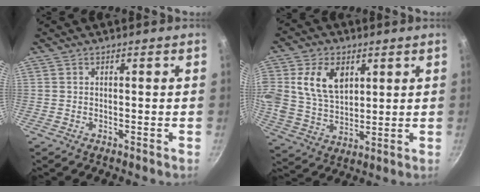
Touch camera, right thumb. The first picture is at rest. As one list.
[{"total": 12.8, "force": [3.9, 9.0, 8.2], "torque": [-0.136, -0.014, 0.077]}]